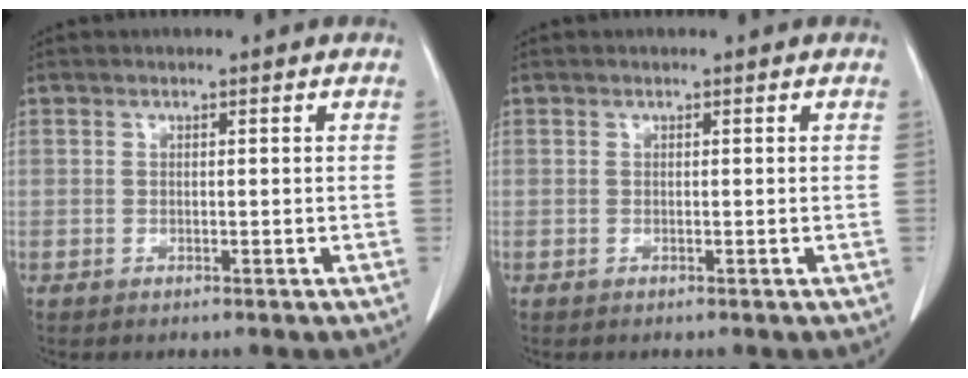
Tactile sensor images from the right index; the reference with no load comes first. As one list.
[{"total": 0.0}]